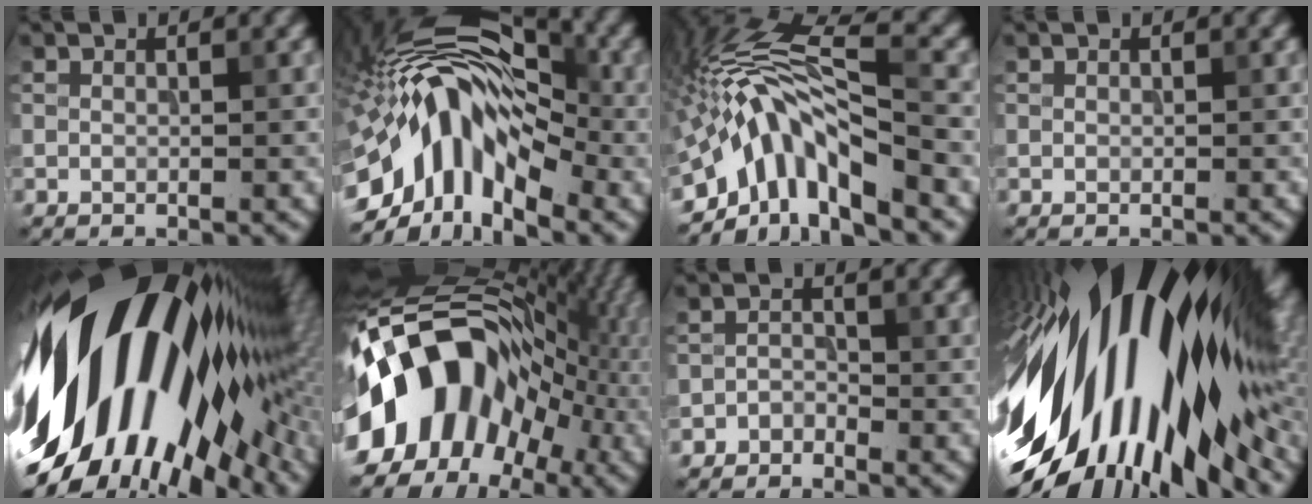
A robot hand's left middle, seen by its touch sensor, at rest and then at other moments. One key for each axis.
{"total": 14.2, "fx": -3.1, "fy": 7.1, "fz": 11.9, "tx": -0.183, "ty": 0.035, "tz": -0.072}
{"total": 10.8, "fx": -4.3, "fy": 3.0, "fz": 9.5, "tx": -0.159, "ty": 0.025, "tz": -0.079}
{"total": 0.0}
{"total": 18.8, "fx": -1.4, "fy": 11.0, "fz": 15.2, "tx": -0.269, "ty": -0.012, "tz": -0.043}
{"total": 17.1, "fx": -3.0, "fy": 11.9, "fz": 11.8, "tx": -0.200, "ty": 0.025, "tz": -0.067}
{"total": 1.3, "fx": -1.2, "fy": 0.6, "fz": 0.1, "tx": 0.001, "ty": 0.005, "tz": -0.025}
{"total": 18.3, "fx": -1.8, "fy": 9.2, "fz": 15.7, "tx": -0.260, "ty": 0.005, "tz": -0.058}